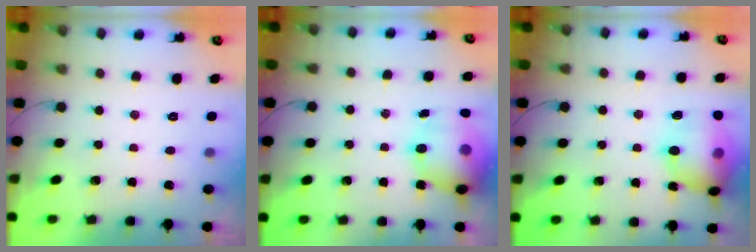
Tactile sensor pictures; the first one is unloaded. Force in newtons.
{"total": 18.0, "press": 17.5, "slide": 4.2}
{"total": 20.6, "press": 18.9, "slide": 8.3}